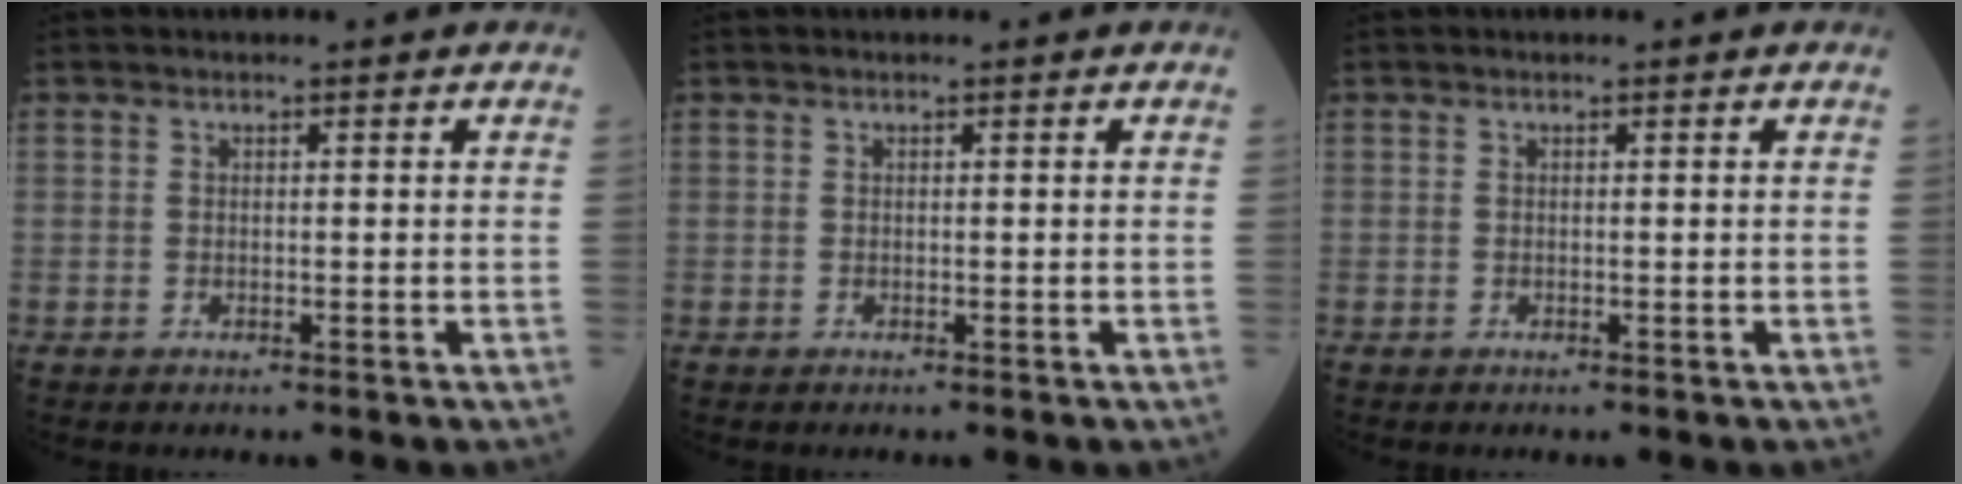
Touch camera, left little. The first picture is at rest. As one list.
[{"total": 0.0}, {"total": 0.0}]